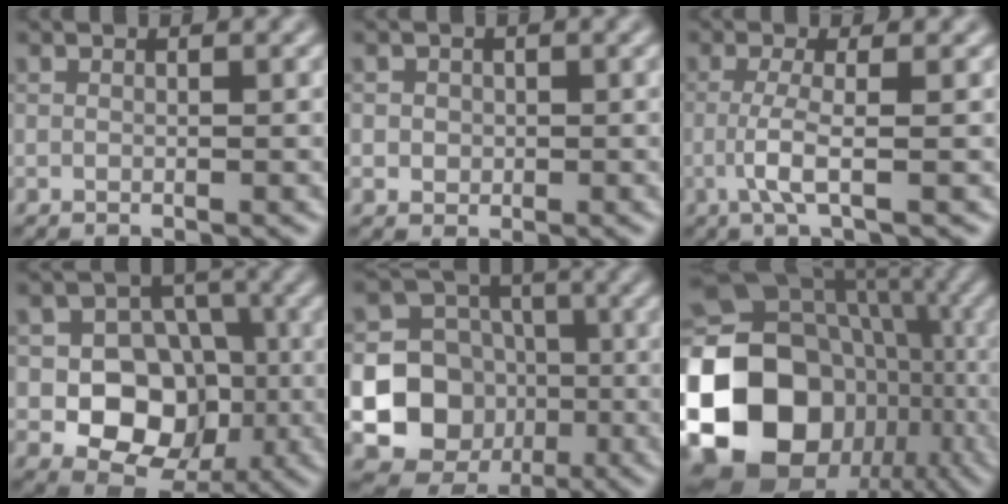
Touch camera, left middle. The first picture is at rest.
{"total": 1.3, "force": [0.1, 1.2, 0.4], "torque": [0.002, -0.002, 0.004]}
{"total": 2.9, "force": [-0.6, 0.5, 2.8], "torque": [-0.060, -0.003, -0.020]}
{"total": 8.8, "force": [-1.6, 7.2, 4.8], "torque": [-0.045, 0.000, -0.050]}
{"total": 15.0, "force": [-3.7, 14.0, 3.9], "torque": [-0.096, -0.033, -0.066]}
{"total": 21.5, "force": [-4.9, 18.0, 10.8], "torque": [-0.219, -0.020, -0.092]}